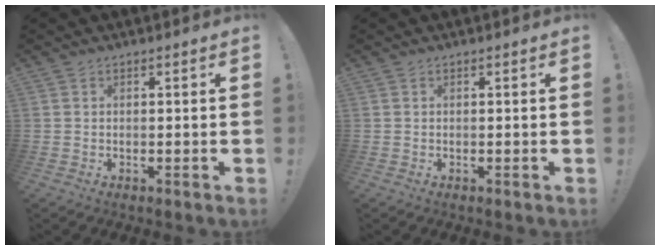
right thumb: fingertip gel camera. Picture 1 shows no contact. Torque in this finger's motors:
{"motor_torque": [0.00, 0.00, 0.00, 0.00, 0.00]}